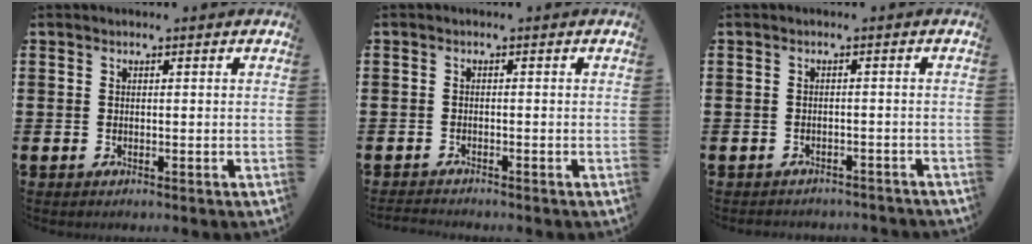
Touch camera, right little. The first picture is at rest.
{"total": 1.0, "force": [-1.0, 0.0, 0.1], "torque": [-0.003, -0.001, -0.019]}
{"total": 1.1, "force": [-1.1, 0.0, -0.1], "torque": [-0.003, 0.003, -0.023]}